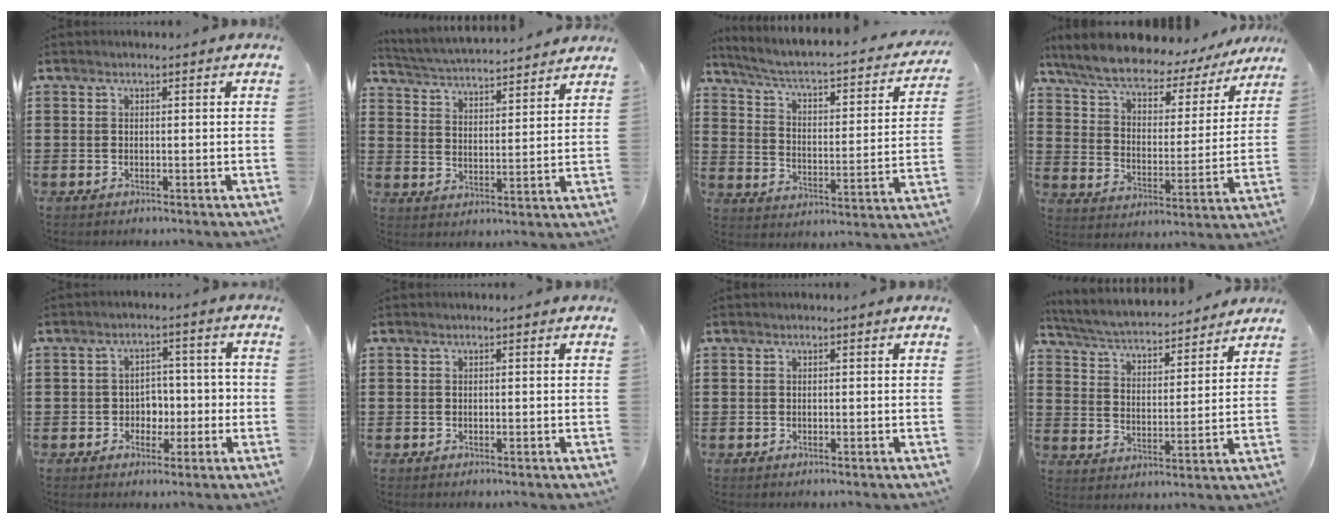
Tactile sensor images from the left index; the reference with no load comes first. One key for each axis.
{"total": 4.3, "fx": 4.2, "fy": -0.6, "fz": 0.4, "tx": -0.031, "ty": -0.036, "tz": 0.069}
{"total": 3.3, "fx": 2.1, "fy": 0.6, "fz": 2.4, "tx": -0.062, "ty": -0.029, "tz": 0.023}
{"total": 7.9, "fx": 6.7, "fy": 1.8, "fz": 3.7, "tx": -0.102, "ty": -0.040, "tz": 0.111}
{"total": 3.9, "fx": -1.0, "fy": 3.3, "fz": 1.8, "tx": -0.039, "ty": 0.006, "tz": -0.028}
{"total": 0.0}
{"total": 0.0}
{"total": 4.1, "fx": 4.0, "fy": 0.0, "fz": 0.9, "tx": -0.040, "ty": -0.033, "tz": 0.063}